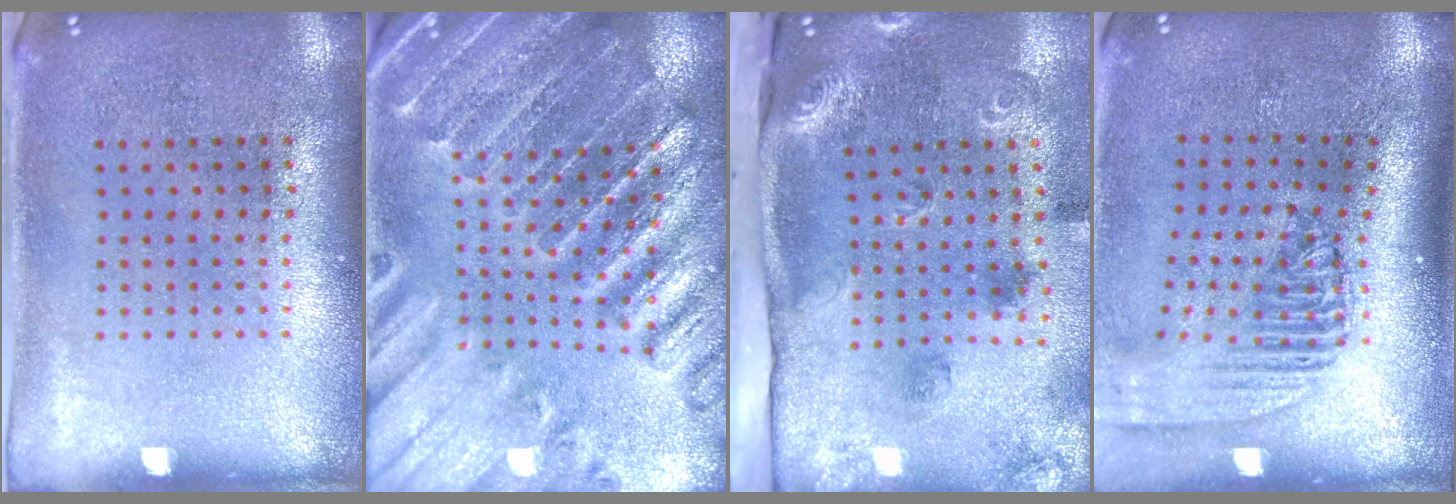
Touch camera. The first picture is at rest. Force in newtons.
{"total": 2.8, "press": 2.8, "slide": 0.4}
{"total": 2.3, "press": 1.8, "slide": 1.5}
{"total": 2.3, "press": 1.8, "slide": 1.5}